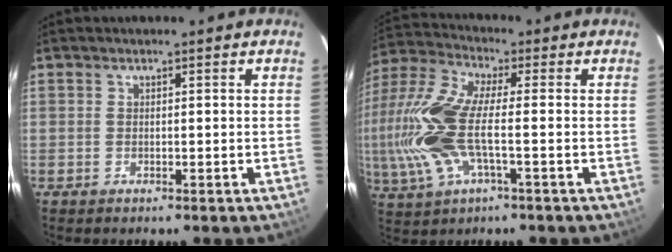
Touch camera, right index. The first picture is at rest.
{"total": 16.8, "force": [-2.6, 5.9, 15.5], "torque": [-0.340, -0.002, -0.053]}